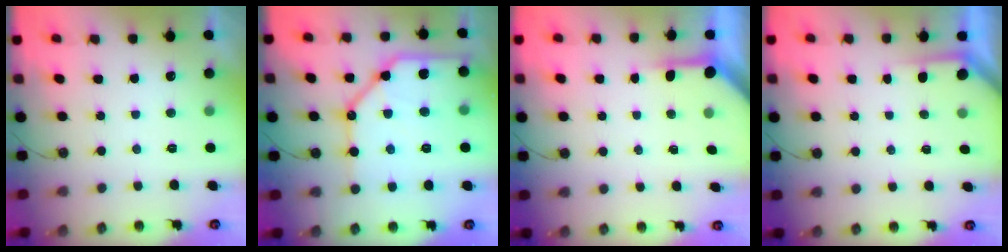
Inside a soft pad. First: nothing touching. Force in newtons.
{"total": 20.4, "press": 20.2, "slide": 2.5}
{"total": 3.8, "press": 3.8, "slide": 0.5}
{"total": 1.9, "press": 1.9, "slide": 0.2}